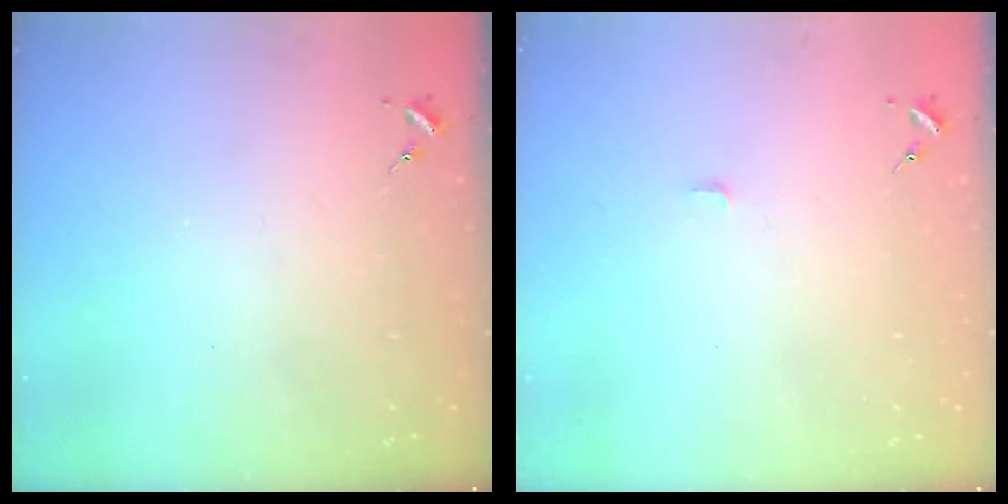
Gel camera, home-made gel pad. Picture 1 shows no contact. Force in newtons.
{"total": 2.8, "press": 2.8, "slide": 0.2}